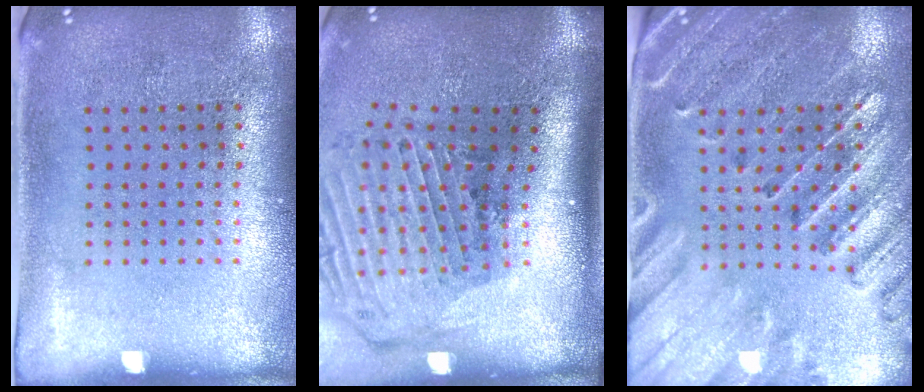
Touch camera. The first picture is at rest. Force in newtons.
{"total": 3.1, "press": 2.1, "slide": 2.3}
{"total": 2.9, "press": 2.7, "slide": 0.9}